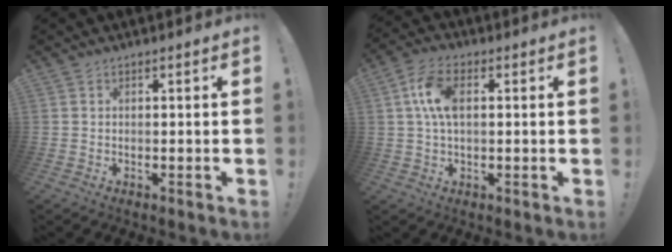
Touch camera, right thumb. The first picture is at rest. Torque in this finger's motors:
{"motor_torque": [0.72, 0.85, 0.93, -0.35, 0.45]}